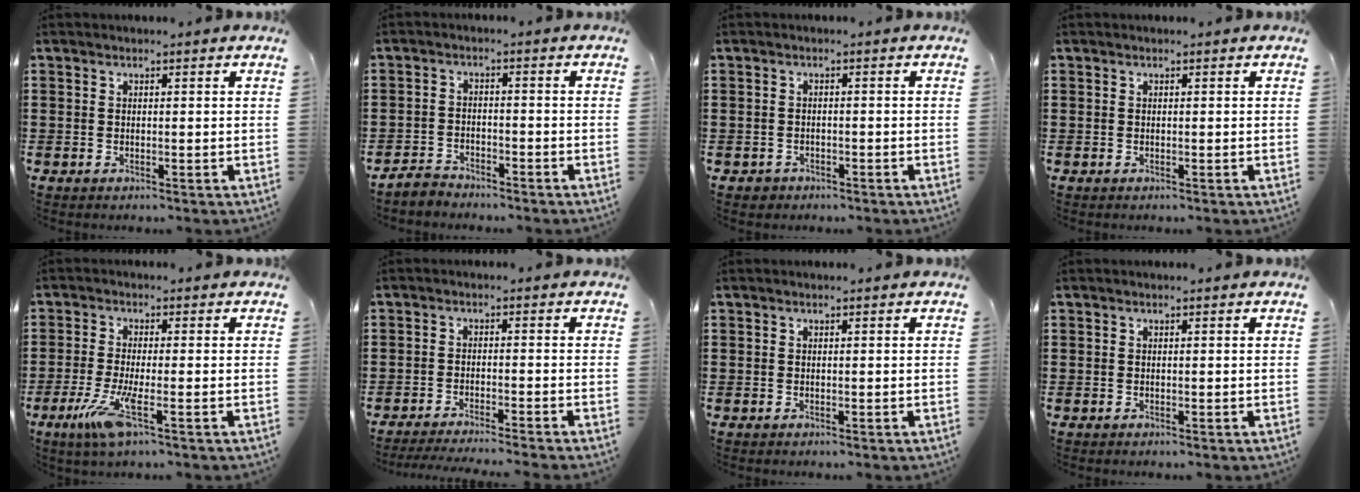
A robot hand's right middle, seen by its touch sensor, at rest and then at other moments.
{"total": 2.7, "force": [-2.7, 0.5, 0.1], "torque": [-0.017, 0.001, -0.059]}
{"total": 1.0, "force": [-0.8, 0.6, 0.1], "torque": [-0.004, 0.001, -0.019]}
{"total": 0.0}
{"total": 6.5, "force": [-2.6, 0.9, 5.9], "torque": [-0.137, -0.025, -0.049]}
{"total": 2.7, "force": [-2.5, -0.4, 1.0], "torque": [-0.016, -0.001, -0.049]}
{"total": 0.0}
{"total": 0.0}